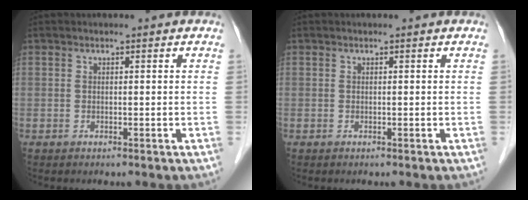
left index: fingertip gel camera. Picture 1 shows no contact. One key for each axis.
{"total": 0.0}